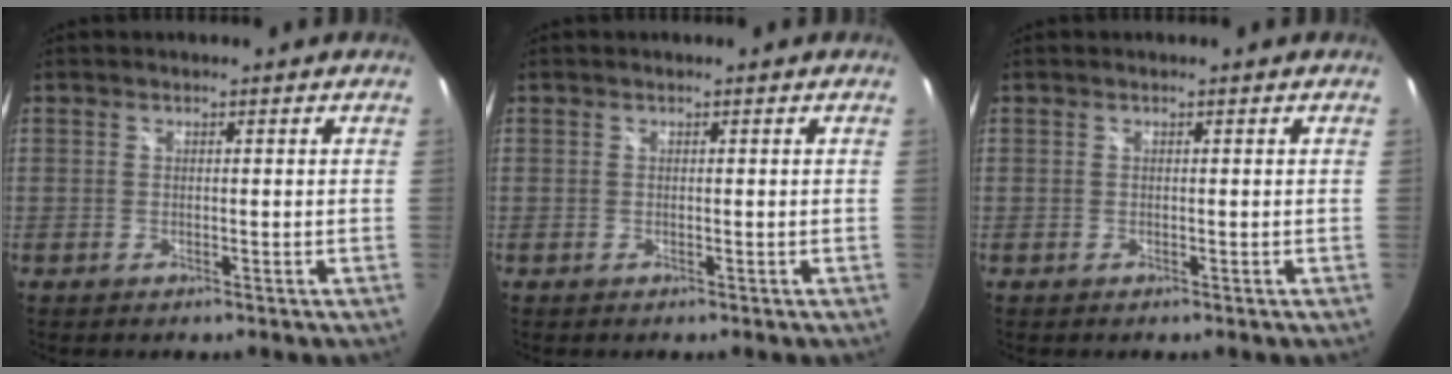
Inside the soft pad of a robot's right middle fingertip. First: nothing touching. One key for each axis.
{"total": 0.0}
{"total": 0.0}